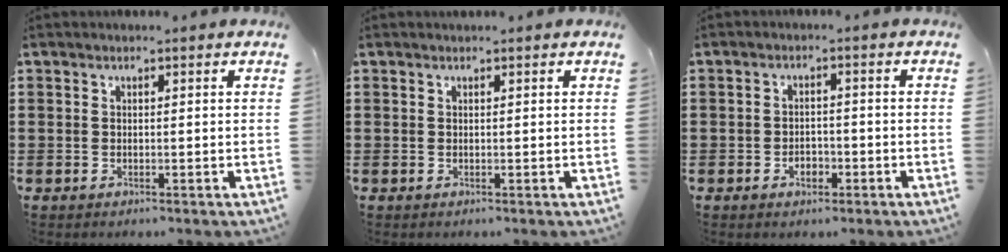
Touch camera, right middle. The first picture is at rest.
{"total": 0.0}
{"total": 2.3, "force": [-1.3, 1.4, 1.4], "torque": [-0.021, 0.001, -0.029]}